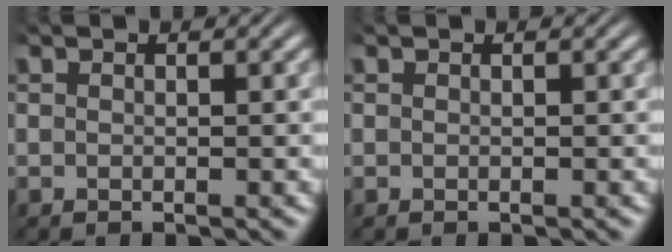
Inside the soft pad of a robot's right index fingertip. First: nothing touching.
{"total": 0.0}